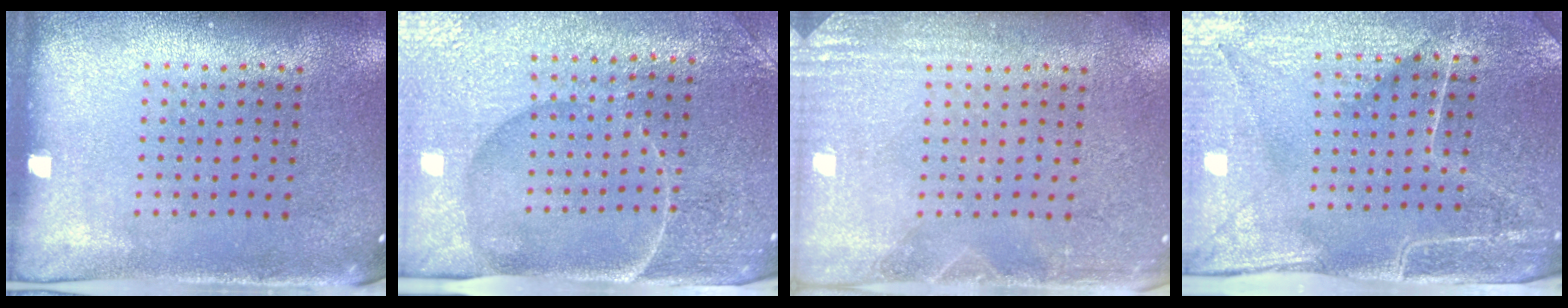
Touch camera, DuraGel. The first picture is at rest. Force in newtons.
{"total": 4.7, "press": 4.3, "slide": 1.9}
{"total": 2.7, "press": 2.7, "slide": 0.3}
{"total": 4.5, "press": 4.0, "slide": 2.1}